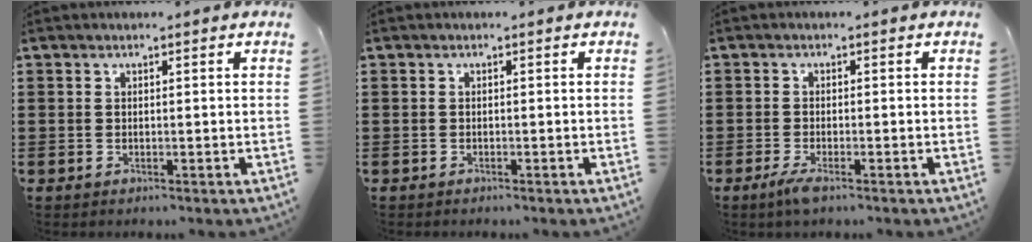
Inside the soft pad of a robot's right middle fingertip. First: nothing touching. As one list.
[{"total": 0.0}, {"total": 1.9, "force": [-1.0, 0.3, 1.6], "torque": [-0.034, -0.006, -0.020]}]